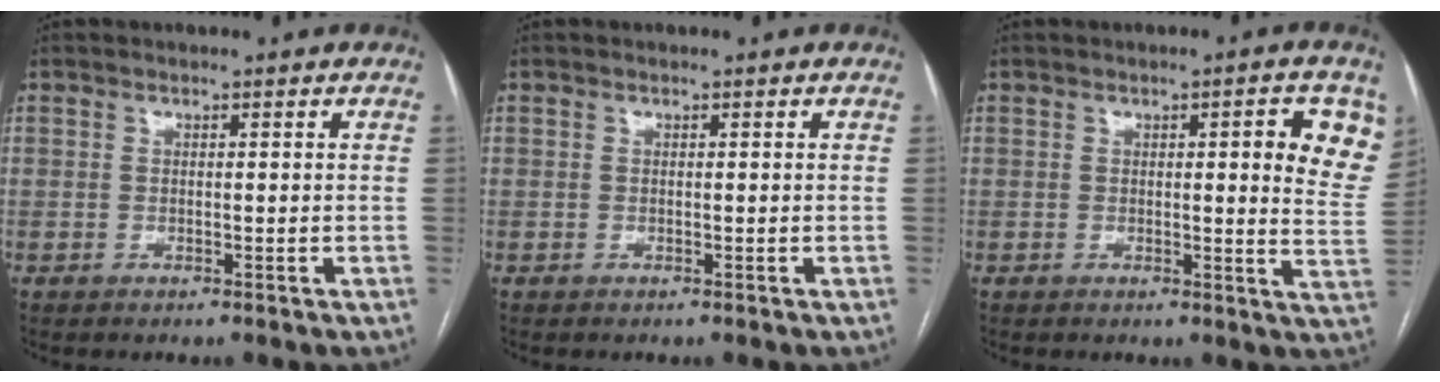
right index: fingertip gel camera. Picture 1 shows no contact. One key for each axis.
{"total": 0.0}
{"total": 8.5, "fx": 3.0, "fy": 1.3, "fz": 7.9, "tx": -0.081, "ty": -0.010, "tz": 0.024}